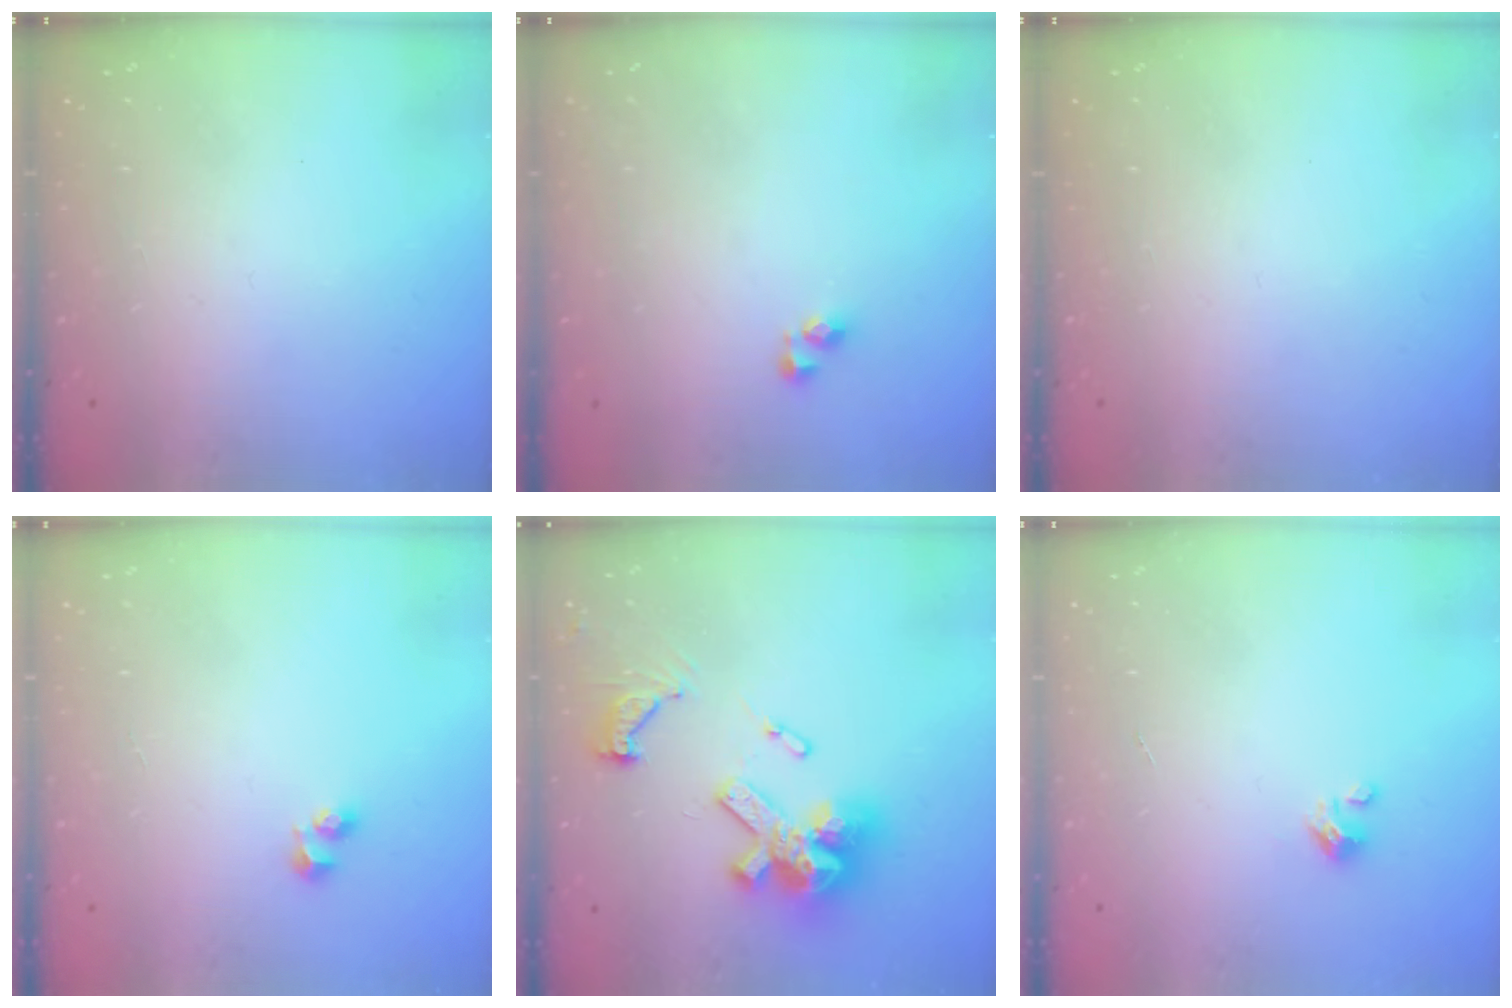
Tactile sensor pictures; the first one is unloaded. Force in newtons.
{"total": 3.7, "press": 3.7, "slide": 0.1}
{"total": 0.0}
{"total": 3.7, "press": 3.6, "slide": 1.1}
{"total": 18.5, "press": 18.3, "slide": 2.4}
{"total": 1.5, "press": 1.5, "slide": 0.1}